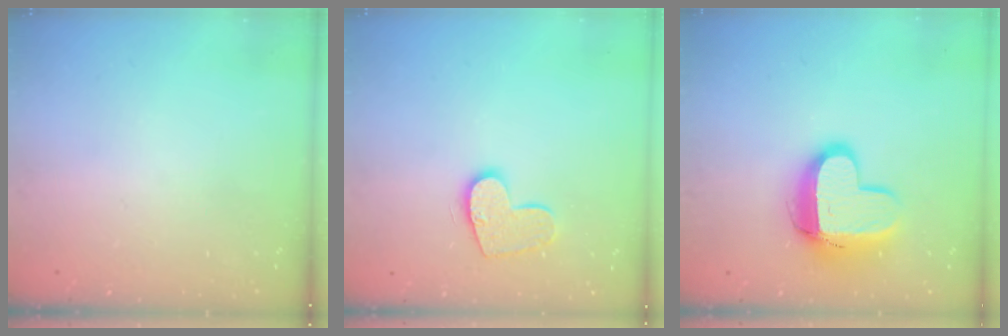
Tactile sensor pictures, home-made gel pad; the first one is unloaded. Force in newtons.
{"total": 11.4, "press": 11.3, "slide": 0.6}
{"total": 13.0, "press": 13.0, "slide": 1.2}